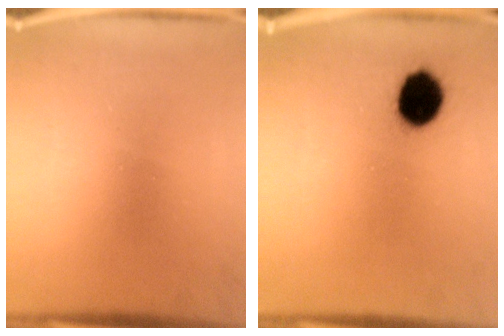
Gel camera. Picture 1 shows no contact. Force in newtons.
{"total": 9.6}